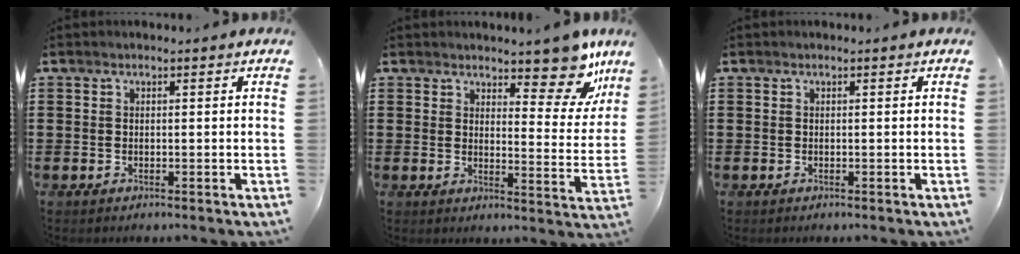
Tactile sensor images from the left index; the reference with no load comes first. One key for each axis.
{"total": 9.6, "fx": 7.9, "fy": 2.8, "fz": 4.8, "tx": -0.062, "ty": -0.047, "tz": 0.137}
{"total": 0.0}